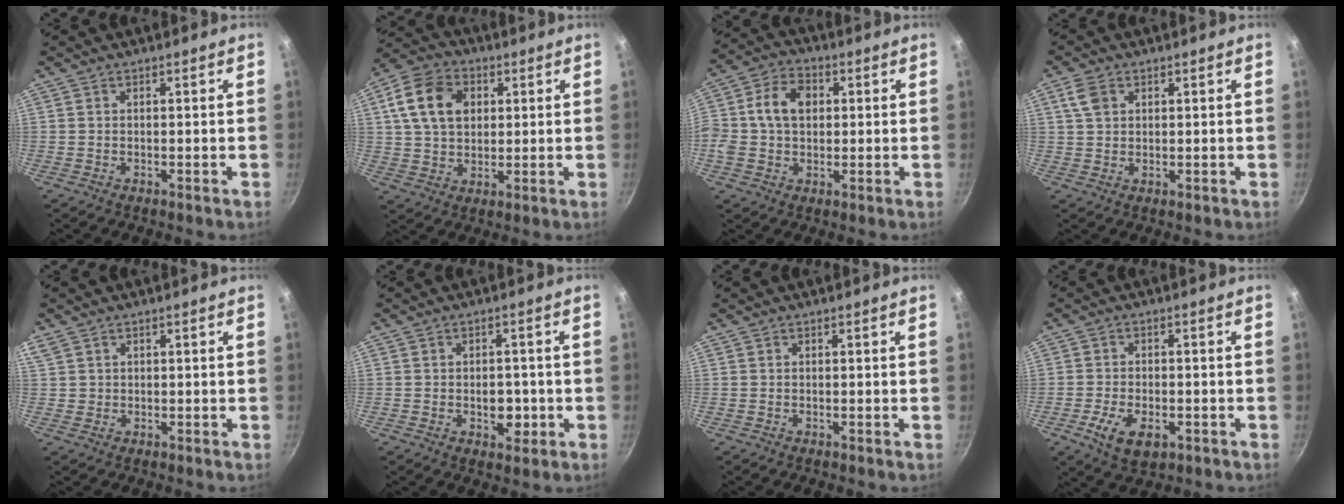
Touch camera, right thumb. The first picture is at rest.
{"total": 13.0, "force": [3.6, 9.5, 8.2], "torque": [-0.131, 0.006, 0.051]}
{"total": 10.6, "force": [1.4, 7.9, 6.9], "torque": [-0.109, 0.017, 0.007]}
{"total": 4.2, "force": [1.7, 3.0, 2.5], "torque": [-0.043, 0.001, 0.031]}
{"total": 3.4, "force": [1.5, 2.7, 1.5], "torque": [-0.024, 0.005, 0.034]}
{"total": 4.9, "force": [-1.1, 3.3, 3.4], "torque": [-0.022, 0.004, -0.013]}
{"total": 0.0}
{"total": 7.5, "force": [-2.9, 4.3, 5.5], "torque": [-0.096, 0.005, -0.045]}